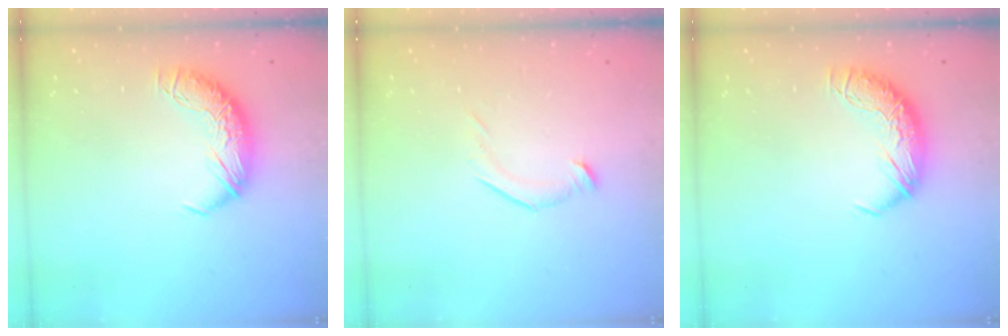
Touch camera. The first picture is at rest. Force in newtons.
{"total": 6.1, "press": 6.1, "slide": 1.0}
{"total": 0.0}